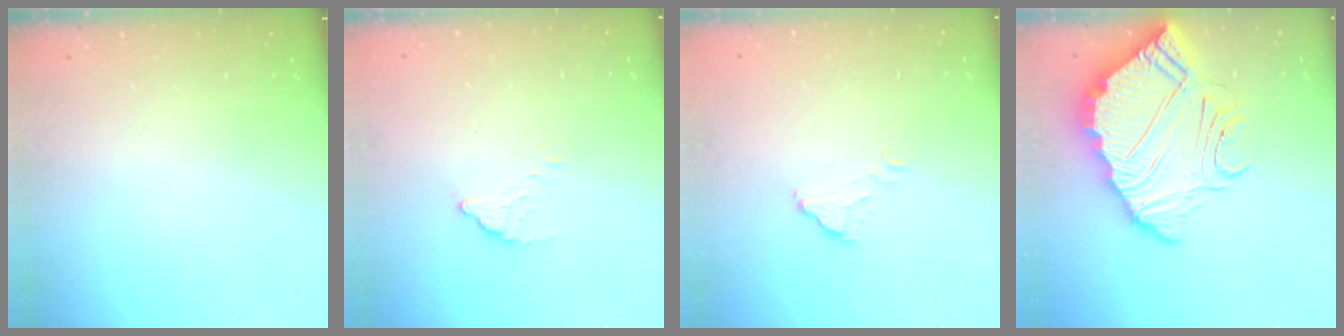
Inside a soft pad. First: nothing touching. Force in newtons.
{"total": 3.4, "press": 3.4, "slide": 0.1}
{"total": 2.4, "press": 2.4, "slide": 0.1}
{"total": 15.5, "press": 15.4, "slide": 1.1}